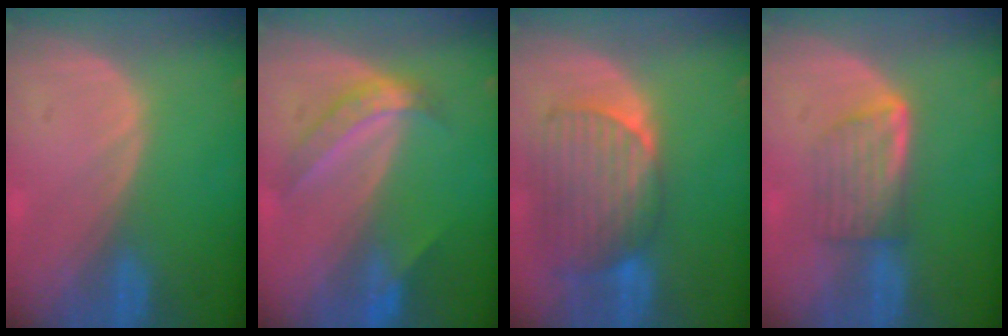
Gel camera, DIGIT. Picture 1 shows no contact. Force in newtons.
{"total": 5.7, "press": 4.8, "slide": 3.1}
{"total": 9.1, "press": 8.3, "slide": 3.7}
{"total": 5.7, "press": 5.3, "slide": 2.3}